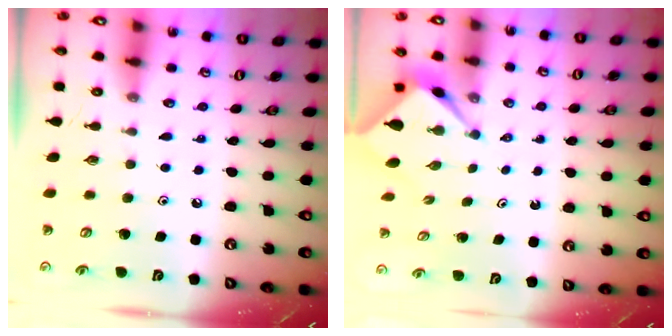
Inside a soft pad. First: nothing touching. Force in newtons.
{"total": 2.6, "press": 2.6, "slide": 0.3}